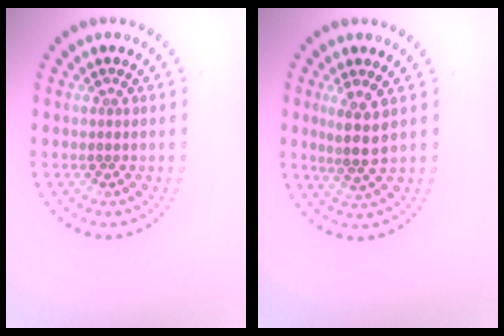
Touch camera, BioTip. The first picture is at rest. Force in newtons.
{"total": 2.8, "press": 2.2, "slide": 1.6}